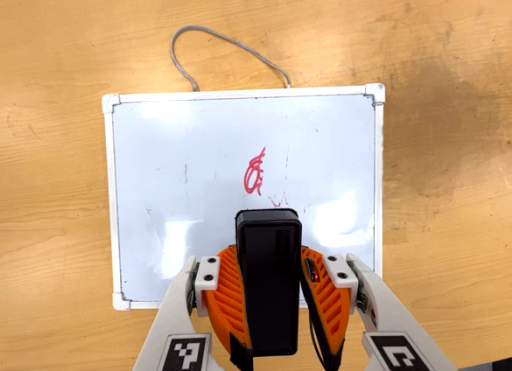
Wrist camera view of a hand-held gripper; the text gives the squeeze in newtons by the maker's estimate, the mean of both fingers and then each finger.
{"total": 6.3, "left": 5.4, "right": 7.1}